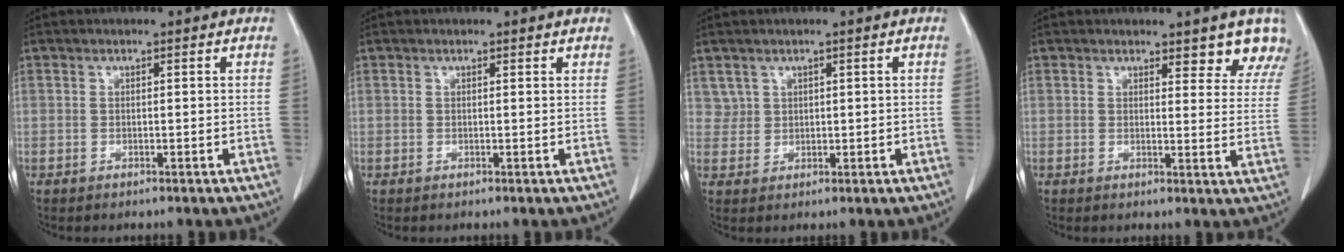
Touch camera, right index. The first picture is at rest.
{"total": 0.6, "force": [0.5, 0.1, 0.1], "torque": [-0.006, -0.001, 0.003]}
{"total": 2.1, "force": [1.2, 1.8, -0.1], "torque": [0.013, 0.006, 0.018]}
{"total": 6.9, "force": [6.2, 2.1, 2.2], "torque": [0.002, -0.019, 0.050]}